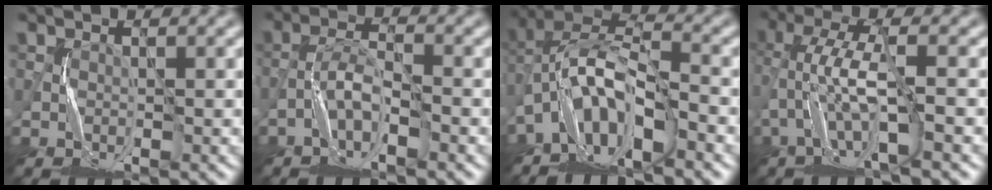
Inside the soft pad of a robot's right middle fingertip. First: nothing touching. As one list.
[{"total": 2.9, "force": [-1.6, 0.7, 2.3], "torque": [-0.044, 0.012, -0.038]}, {"total": 8.1, "force": [-4.2, 3.2, 6.1], "torque": [-0.111, 0.012, -0.090]}, {"total": 5.9, "force": [-1.5, 1.3, 5.6], "torque": [-0.122, 0.011, -0.036]}]